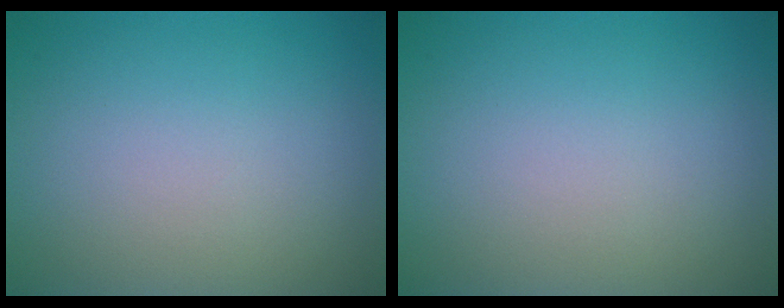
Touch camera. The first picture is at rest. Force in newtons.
{"total": 0.0}